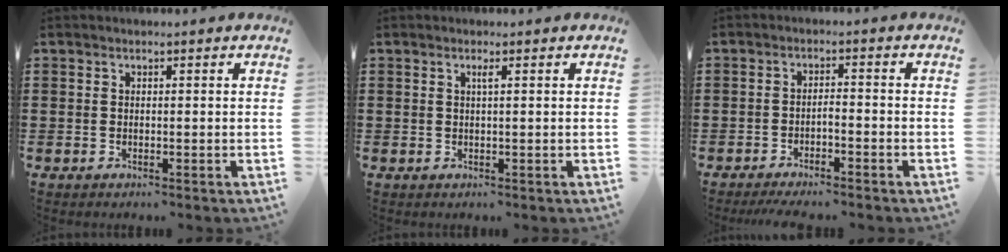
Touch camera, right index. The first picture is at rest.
{"total": 0.9, "force": [0.3, -0.1, 0.9], "torque": [-0.016, -0.003, 0.005]}
{"total": 2.2, "force": [-2.0, 0.0, 1.0], "torque": [-0.020, -0.001, -0.039]}